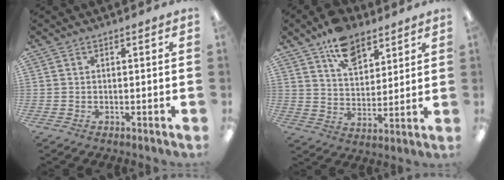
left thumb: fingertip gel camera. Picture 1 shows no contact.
{"total": 11.3, "force": [7.9, 6.3, 5.0], "torque": [-0.076, -0.040, 0.144]}